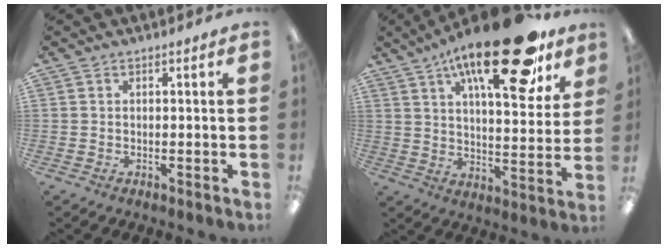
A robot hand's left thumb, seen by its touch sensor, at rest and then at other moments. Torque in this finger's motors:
{"motor_torque": [2.25, 2.14, 1.78, -0.99, 0.25]}